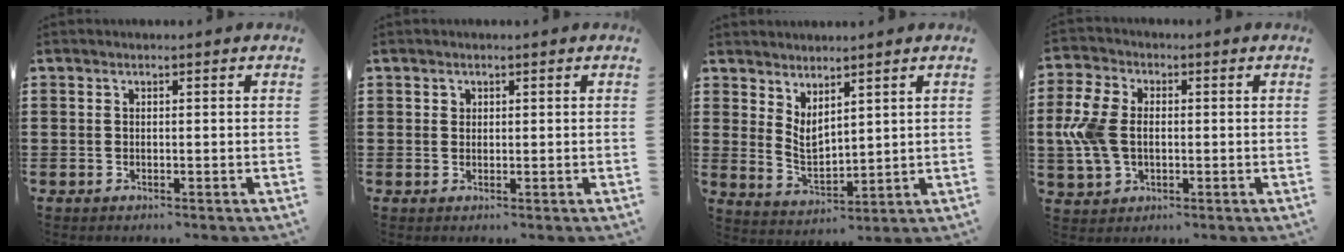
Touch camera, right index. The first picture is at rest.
{"total": 0.9, "force": [0.4, 0.8, 0.1], "torque": [-0.004, 0.003, 0.009]}
{"total": 3.4, "force": [2.8, 1.4, 1.4], "torque": [-0.036, -0.010, 0.052]}
{"total": 7.9, "force": [-0.2, 5.4, 5.7], "torque": [-0.161, 0.002, -0.015]}